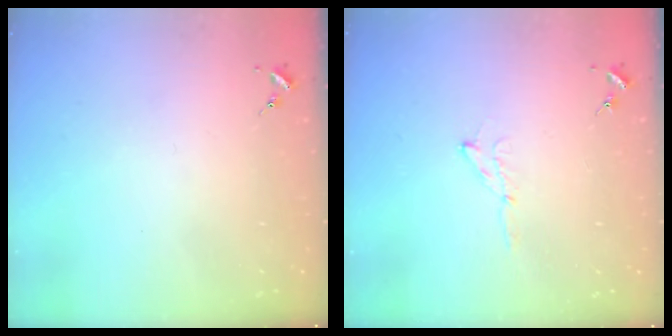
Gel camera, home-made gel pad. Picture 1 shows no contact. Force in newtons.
{"total": 4.9, "press": 4.9, "slide": 0.5}